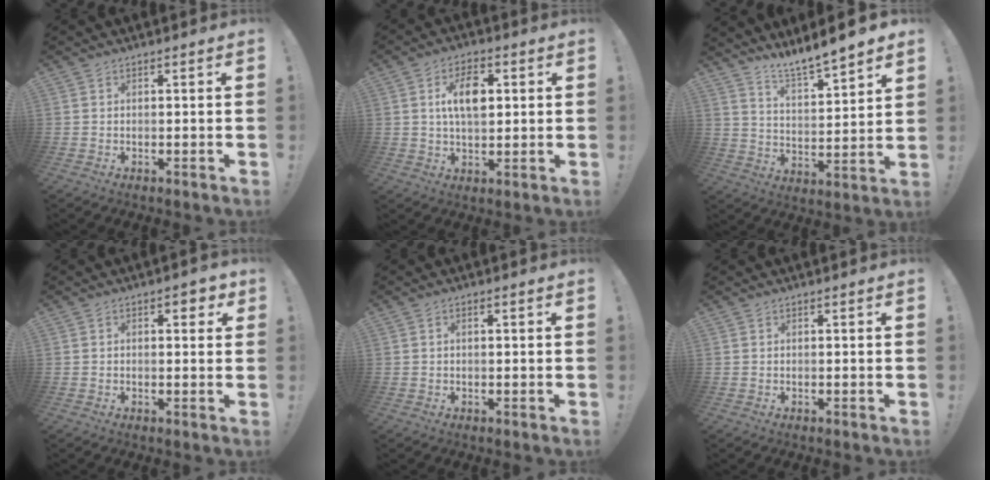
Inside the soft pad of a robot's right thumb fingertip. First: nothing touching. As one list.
[{"total": 10.1, "force": [2.2, 5.9, 7.9], "torque": [-0.114, 0.005, 0.036]}, {"total": 9.0, "force": [8.6, -0.1, 2.7], "torque": [-0.059, -0.073, 0.152]}, {"total": 3.4, "force": [1.0, 1.9, 2.7], "torque": [-0.021, -0.001, 0.010]}, {"total": 1.0, "force": [0.0, 0.4, 0.9], "torque": [-0.019, 0.004, 0.000]}, {"total": 0.0}]